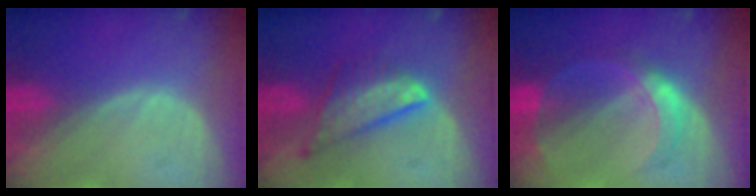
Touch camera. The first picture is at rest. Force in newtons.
{"total": 7.4, "press": 6.5, "slide": 3.6}
{"total": 5.6, "press": 5.6, "slide": 0.1}